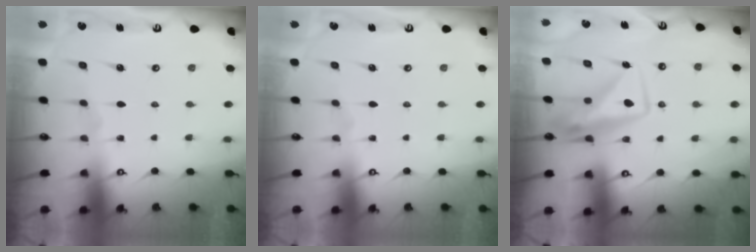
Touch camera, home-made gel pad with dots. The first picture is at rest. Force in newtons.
{"total": 0.0}
{"total": 11.0, "press": 11.0, "slide": 0.9}